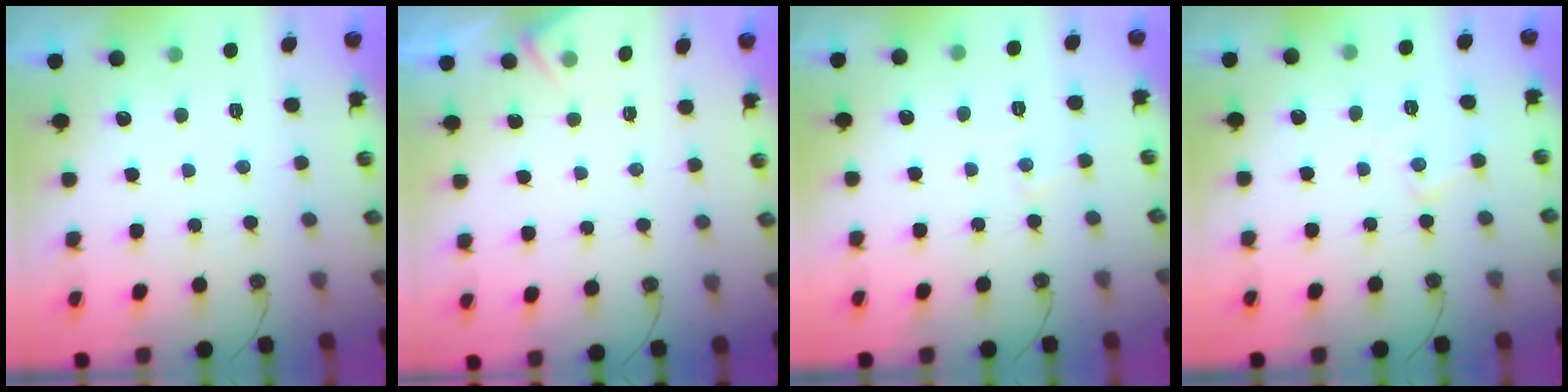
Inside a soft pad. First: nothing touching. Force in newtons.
{"total": 4.9, "press": 4.9, "slide": 0.5}
{"total": 4.4, "press": 4.3, "slide": 0.7}
{"total": 7.5, "press": 7.5, "slide": 0.6}